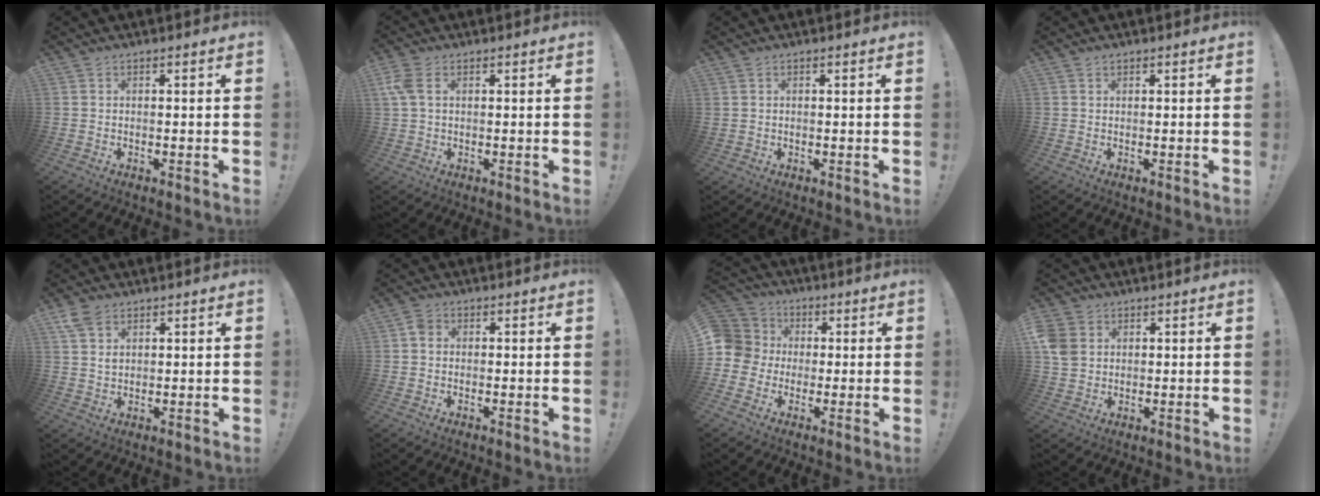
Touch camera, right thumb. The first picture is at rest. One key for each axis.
{"total": 4.9, "fx": 1.5, "fy": 2.9, "fz": 3.7, "tx": -0.091, "ty": 0.004, "tz": 0.029}
{"total": 0.9, "fx": 0.4, "fy": 0.9, "fz": 0.0, "tx": 0.006, "ty": 0.000, "tz": 0.006}
{"total": 0.6, "fx": 0.5, "fy": 0.4, "fz": 0.2, "tx": 0.001, "ty": -0.002, "tz": 0.009}
{"total": 4.9, "fx": 3.0, "fy": 2.7, "fz": 2.7, "tx": -0.045, "ty": -0.009, "tz": 0.055}
{"total": 2.6, "fx": 0.1, "fy": 2.1, "fz": 1.4, "tx": -0.026, "ty": 0.007, "tz": 0.003}
{"total": 8.9, "fx": -0.9, "fy": 8.5, "fz": 2.5, "tx": -0.053, "ty": 0.016, "tz": -0.013}
{"total": 6.5, "fx": 2.0, "fy": 5.4, "fz": 3.0, "tx": -0.064, "ty": 0.001, "tz": 0.041}